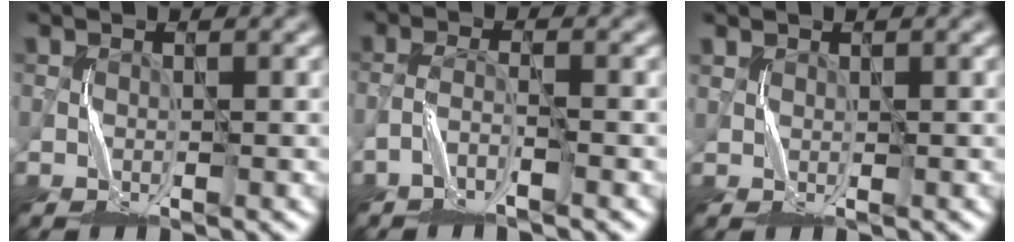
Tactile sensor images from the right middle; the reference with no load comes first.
{"total": 1.6, "force": [-1.3, -0.1, 0.9], "torque": [-0.024, 0.008, -0.034]}
{"total": 1.0, "force": [0.8, 0.5, 0.2], "torque": [-0.004, -0.001, 0.018]}